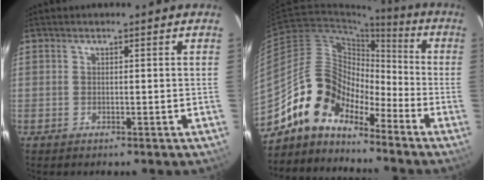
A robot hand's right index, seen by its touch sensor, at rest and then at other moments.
{"total": 11.9, "force": [-9.6, 5.6, 4.2], "torque": [-0.071, 0.033, -0.193]}